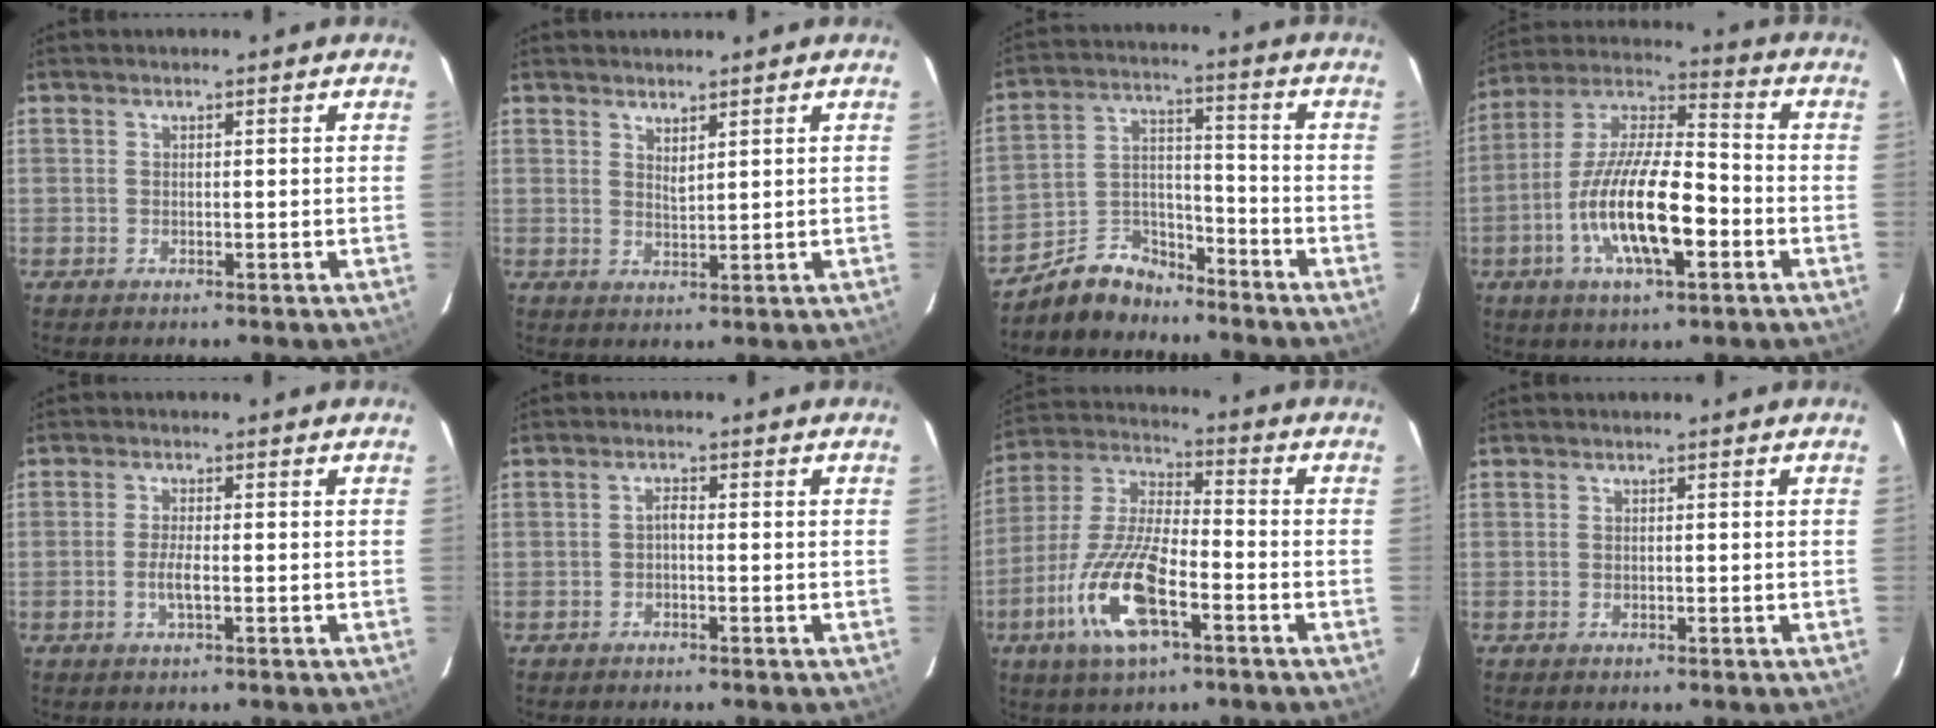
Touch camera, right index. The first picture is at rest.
{"total": 2.2, "force": [1.8, 0.4, 1.2], "torque": [-0.022, -0.002, 0.030]}
{"total": 9.1, "force": [-7.6, 4.4, 2.2], "torque": [-0.052, 0.038, -0.135]}
{"total": 17.7, "force": [-5.5, 5.4, 15.9], "torque": [-0.312, -0.008, -0.106]}
{"total": 3.0, "force": [-0.9, 0.6, 2.8], "torque": [-0.057, -0.003, -0.017]}
{"total": 1.1, "force": [-0.6, 0.4, 0.9], "torque": [-0.016, 0.006, -0.013]}
{"total": 16.5, "force": [-7.2, 5.7, 13.8], "torque": [-0.299, -0.013, -0.142]}
{"total": 0.6, "force": [-0.1, 0.4, 0.4], "torque": [-0.006, 0.002, -0.001]}